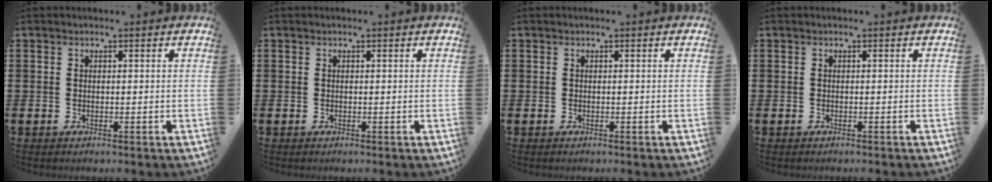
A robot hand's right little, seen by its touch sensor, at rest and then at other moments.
{"total": 0.0}
{"total": 0.0}
{"total": 0.0}